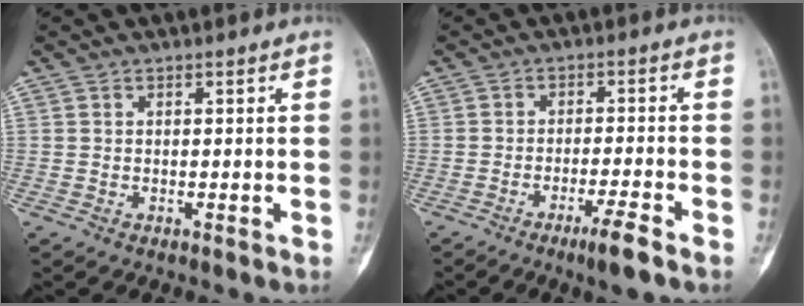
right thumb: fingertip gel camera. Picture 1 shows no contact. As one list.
[{"total": 5.0, "force": [-3.3, 0.0, 3.7], "torque": [-0.068, 0.013, -0.059]}]